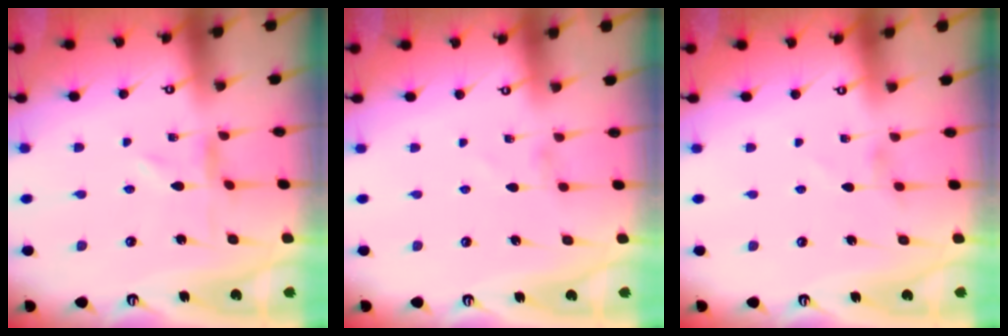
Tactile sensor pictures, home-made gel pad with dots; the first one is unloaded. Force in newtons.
{"total": 0.8, "press": 0.8, "slide": 0.1}
{"total": 1.5, "press": 1.5, "slide": 0.4}